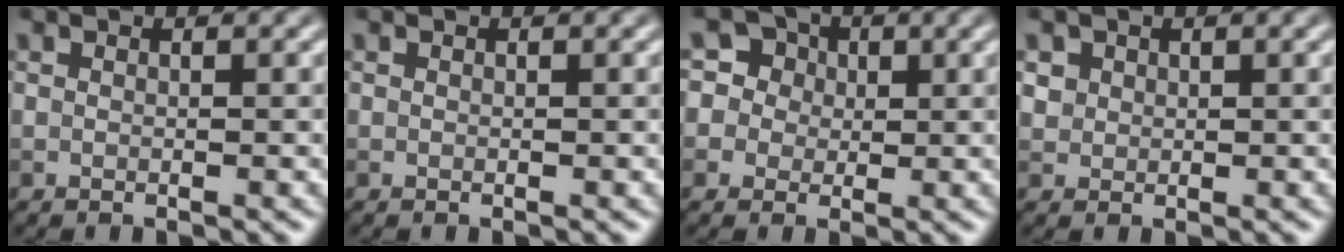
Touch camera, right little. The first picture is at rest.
{"total": 0.0}
{"total": 5.8, "force": [2.0, 5.2, 1.6], "torque": [-0.021, 0.032, 0.012]}
{"total": 1.2, "force": [0.4, 1.1, 0.2], "torque": [-0.001, -0.007, 0.018]}